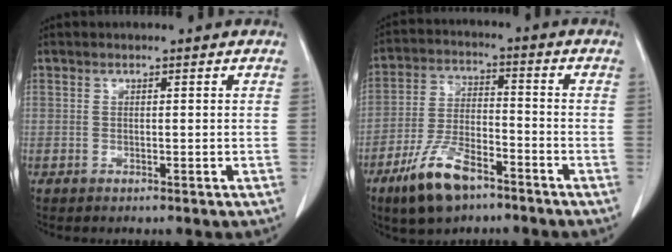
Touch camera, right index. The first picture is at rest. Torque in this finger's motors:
{"motor_torque": [0.76, 0.22, 0.33, 0.09]}